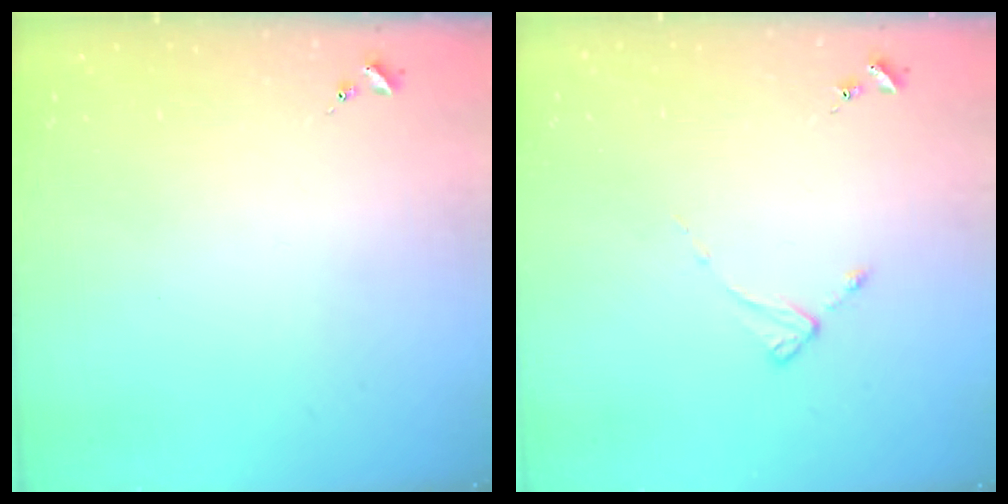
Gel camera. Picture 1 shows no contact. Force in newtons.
{"total": 2.0, "press": 2.0, "slide": 0.3}